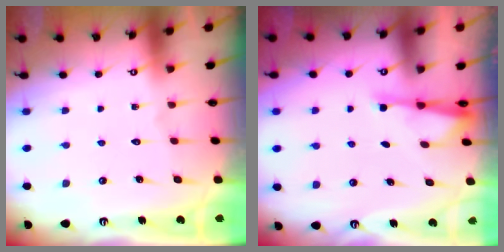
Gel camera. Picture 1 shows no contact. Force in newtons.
{"total": 2.2, "press": 2.2, "slide": 0.3}